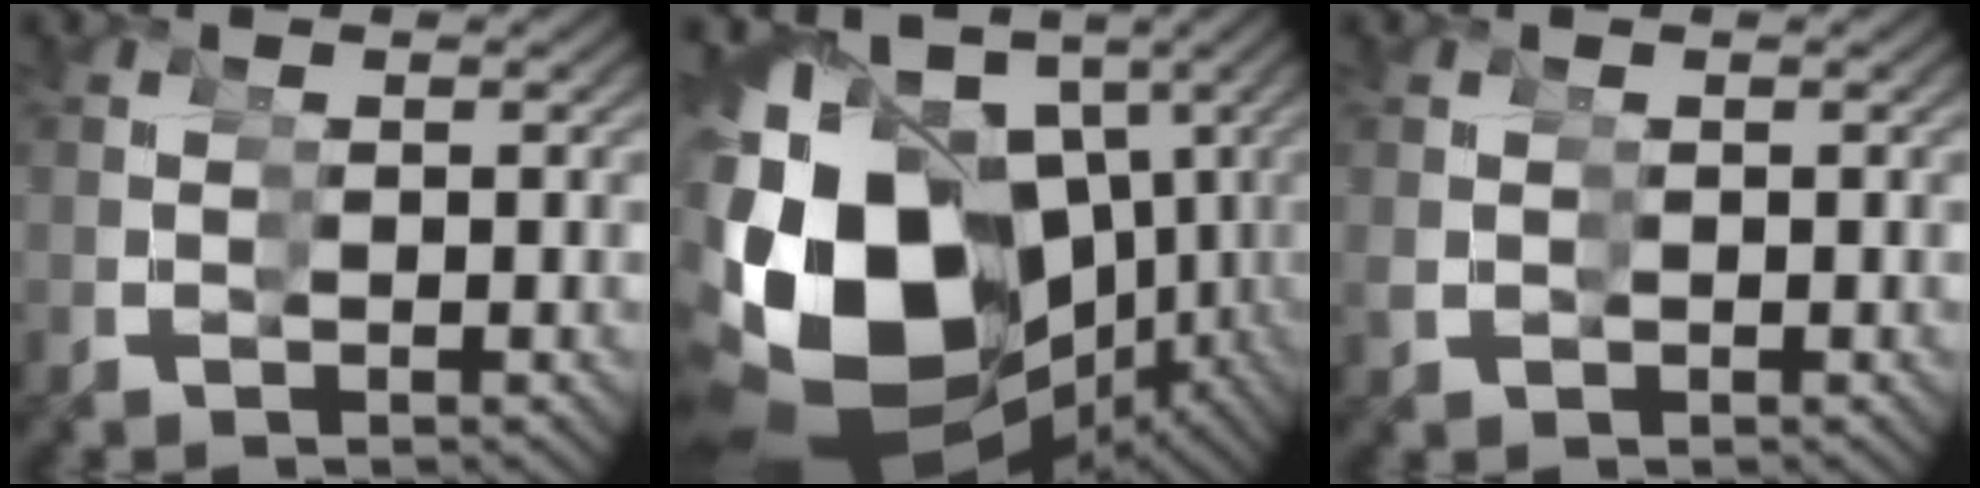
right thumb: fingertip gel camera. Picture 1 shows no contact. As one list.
[{"total": 22.2, "force": [-3.8, 16.1, 14.7], "torque": [-0.289, -0.053, -0.034]}, {"total": 0.7, "force": [0.5, 0.5, 0.0], "torque": [-0.005, 0.000, 0.013]}]